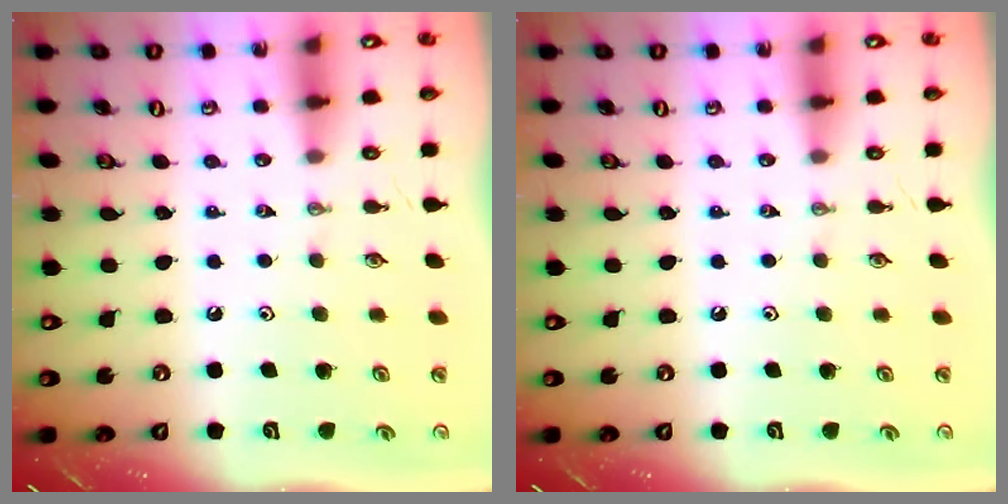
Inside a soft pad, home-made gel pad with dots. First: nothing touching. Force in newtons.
{"total": 0.0}